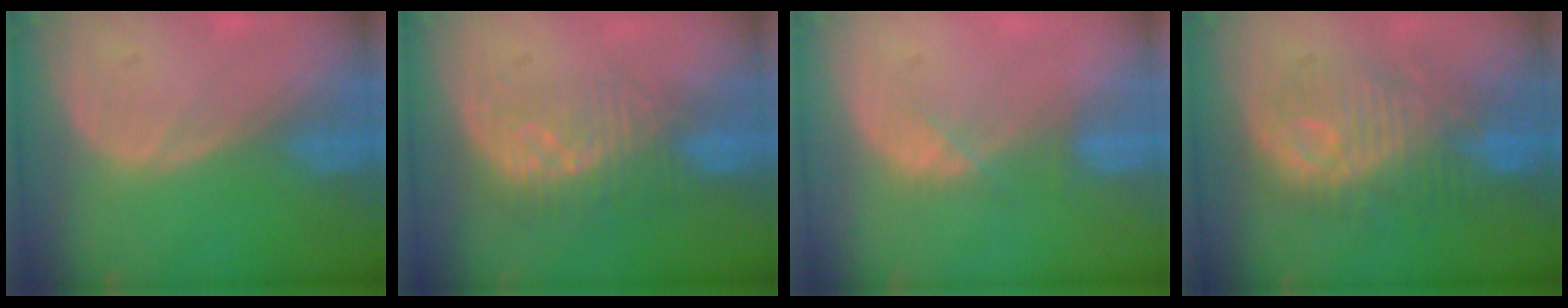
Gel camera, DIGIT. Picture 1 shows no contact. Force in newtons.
{"total": 8.3, "press": 7.3, "slide": 4.0}
{"total": 2.3, "press": 2.2, "slide": 0.7}
{"total": 10.0, "press": 10.0, "slide": 0.8}